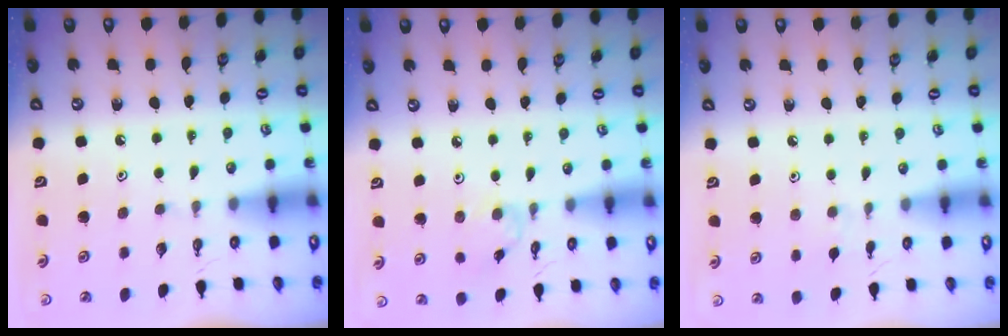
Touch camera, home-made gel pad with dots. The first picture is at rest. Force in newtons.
{"total": 1.5, "press": 1.4, "slide": 0.4}
{"total": 3.8, "press": 3.7, "slide": 0.7}